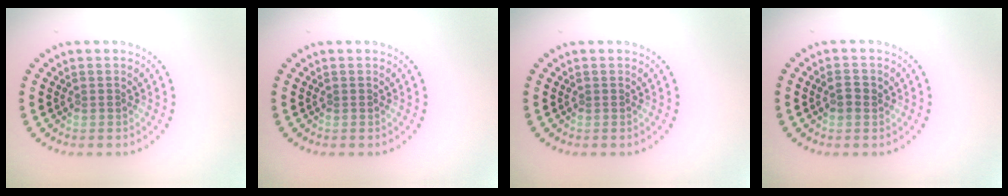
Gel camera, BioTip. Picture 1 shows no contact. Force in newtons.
{"total": 0.0}
{"total": 0.0}
{"total": 1.5, "press": 1.5, "slide": 0.1}